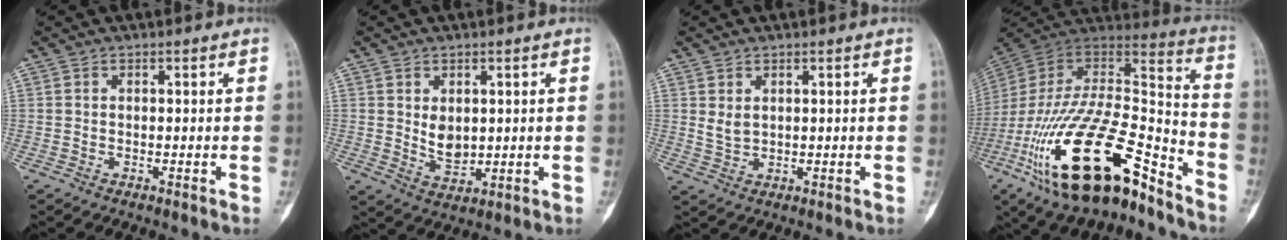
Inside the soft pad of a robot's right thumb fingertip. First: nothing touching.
{"total": 4.9, "force": [0.9, 3.4, 3.4], "torque": [-0.040, -0.016, 0.029]}
{"total": 2.6, "force": [1.1, 1.5, 1.8], "torque": [-0.029, -0.009, 0.030]}
{"total": 29.6, "force": [-17.0, 10.9, 21.6], "torque": [-0.414, 0.060, -0.292]}